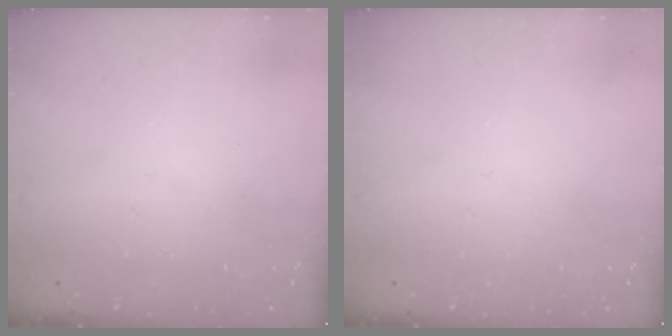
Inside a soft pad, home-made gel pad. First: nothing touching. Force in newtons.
{"total": 0.0}